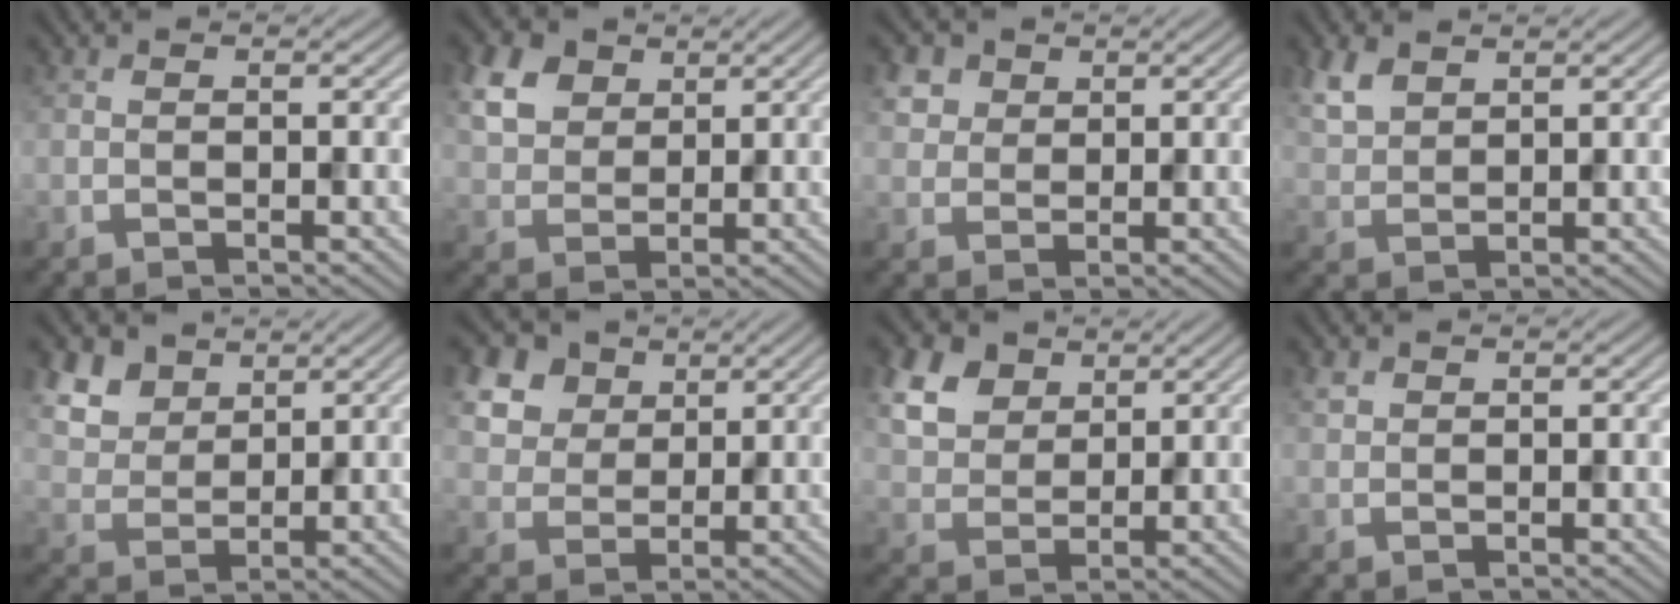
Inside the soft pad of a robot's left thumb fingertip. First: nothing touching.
{"total": 6.3, "force": [3.2, 4.4, 3.2], "torque": [-0.091, 0.007, 0.061]}
{"total": 4.1, "force": [2.1, 3.2, 1.6], "torque": [-0.054, -0.003, 0.046]}
{"total": 4.1, "force": [2.7, 2.2, 2.3], "torque": [-0.063, 0.003, 0.061]}
{"total": 6.8, "force": [4.3, 4.3, 3.2], "torque": [-0.096, -0.009, 0.094]}
{"total": 10.2, "force": [5.4, 7.2, 4.8], "torque": [-0.173, 0.011, 0.113]}
{"total": 7.6, "force": [4.1, 5.1, 4.0], "torque": [-0.128, 0.005, 0.082]}
{"total": 1.0, "force": [0.7, 0.7, 0.3], "torque": [-0.006, 0.001, 0.015]}